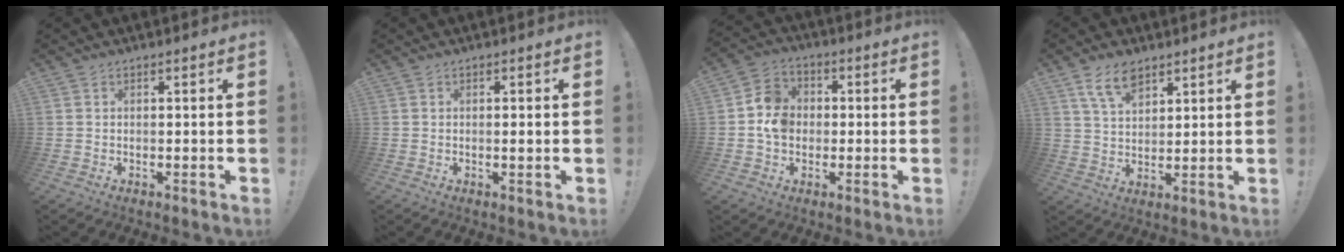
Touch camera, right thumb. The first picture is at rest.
{"total": 1.3, "force": [-0.2, -0.2, 1.3], "torque": [-0.022, -0.001, -0.004]}
{"total": 8.9, "force": [-1.0, 7.7, 4.5], "torque": [-0.067, 0.025, -0.013]}
{"total": 8.7, "force": [5.8, 4.4, 4.7], "torque": [-0.093, -0.019, 0.111]}